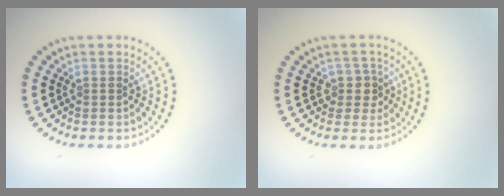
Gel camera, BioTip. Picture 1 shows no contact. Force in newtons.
{"total": 2.0, "press": 1.6, "slide": 1.2}